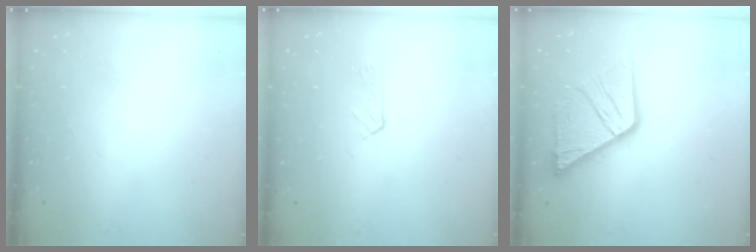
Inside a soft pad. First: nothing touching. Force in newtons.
{"total": 2.9, "press": 2.9, "slide": 0.3}
{"total": 16.7, "press": 16.6, "slide": 1.9}